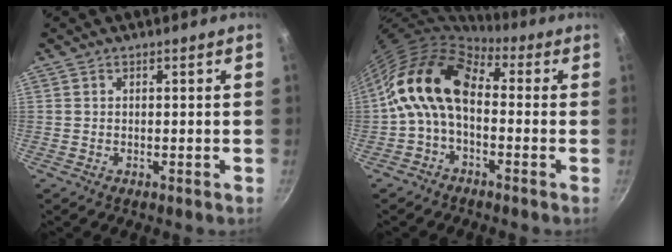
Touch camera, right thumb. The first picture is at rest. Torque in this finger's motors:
{"motor_torque": [2.50, 2.51, 0.50, -0.08, 0.50]}